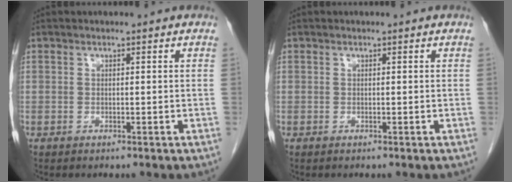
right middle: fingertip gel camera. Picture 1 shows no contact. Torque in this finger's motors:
{"motor_torque": [0.01, -0.42, 0.09, 0.00]}